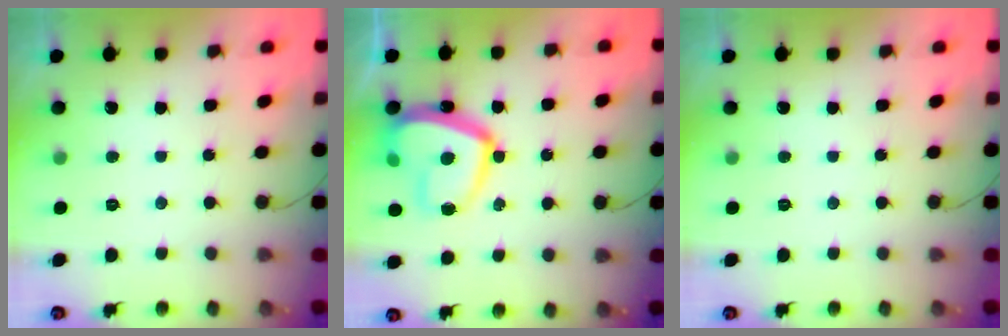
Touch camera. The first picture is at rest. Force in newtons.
{"total": 17.8, "press": 17.7, "slide": 1.6}
{"total": 0.0}